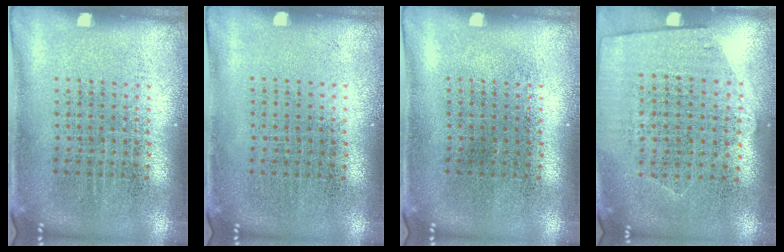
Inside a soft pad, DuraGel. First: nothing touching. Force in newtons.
{"total": 0.0}
{"total": 0.0}
{"total": 1.2, "press": 1.0, "slide": 0.6}